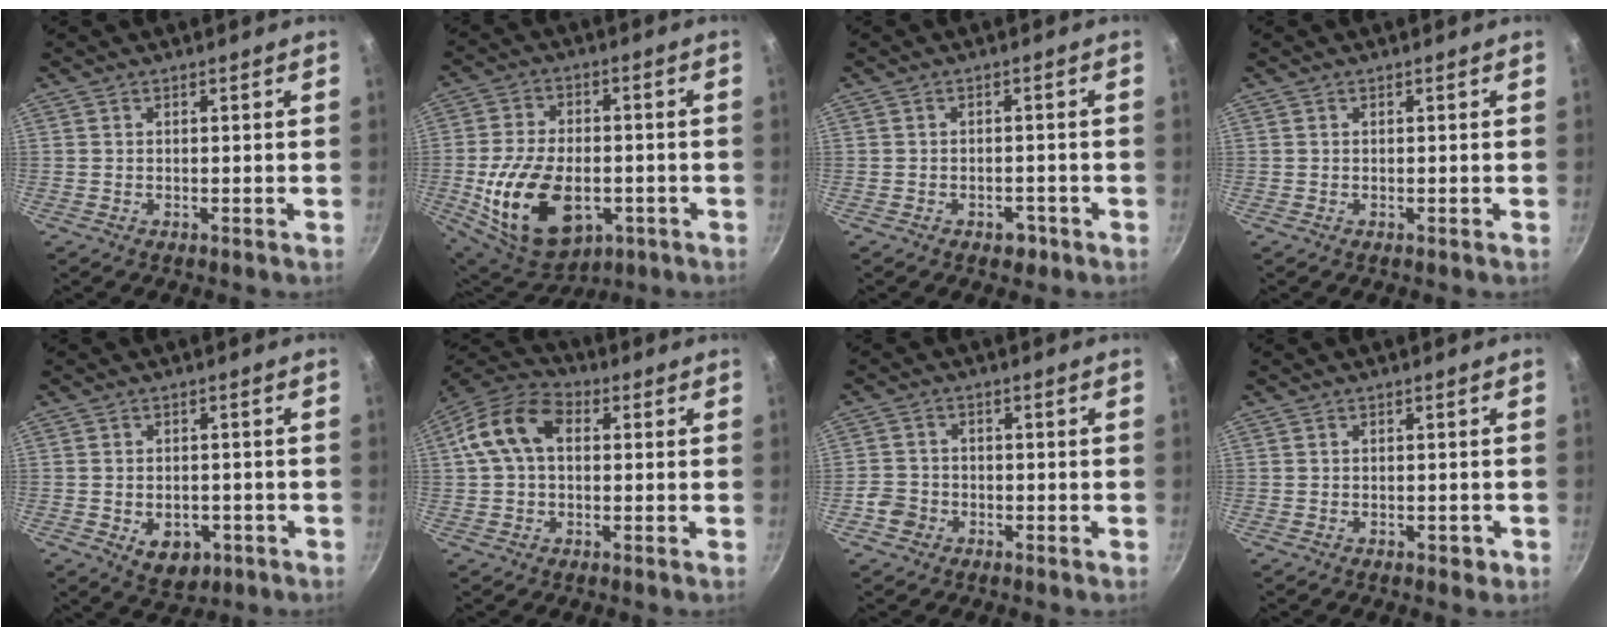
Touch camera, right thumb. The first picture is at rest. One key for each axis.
{"total": 19.8, "fx": -4.8, "fy": 12.2, "fz": 14.9, "tx": -0.258, "ty": 0.002, "tz": -0.056}
{"total": 2.4, "fx": -1.5, "fy": 1.6, "fz": 1.2, "tx": -0.006, "ty": 0.009, "tz": -0.017}
{"total": 0.0}
{"total": 6.5, "fx": -2.2, "fy": 4.5, "fz": 4.1, "tx": -0.045, "ty": 0.010, "tz": -0.020}
{"total": 11.9, "fx": 2.0, "fy": 7.9, "fz": 8.7, "tx": -0.163, "ty": 0.034, "tz": 0.025}
{"total": 3.6, "fx": -1.7, "fy": 3.1, "fz": 1.0, "tx": -0.004, "ty": 0.015, "tz": -0.036}
{"total": 1.5, "fx": -0.7, "fy": 0.9, "fz": 1.0, "tx": -0.008, "ty": 0.002, "tz": -0.008}